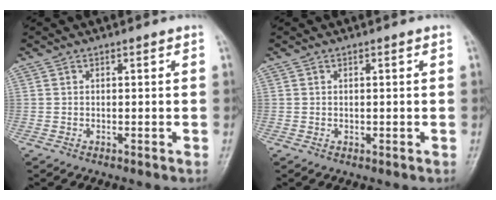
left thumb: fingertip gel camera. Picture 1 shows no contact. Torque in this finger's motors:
{"motor_torque": [-0.09, -0.07, 0.07, -0.04, 0.00]}